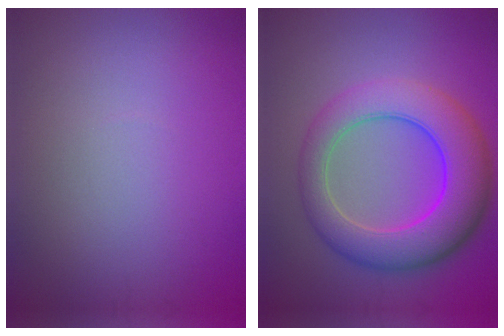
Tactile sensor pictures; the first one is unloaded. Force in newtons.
{"total": 8.9, "press": 8.9, "slide": 0.1}